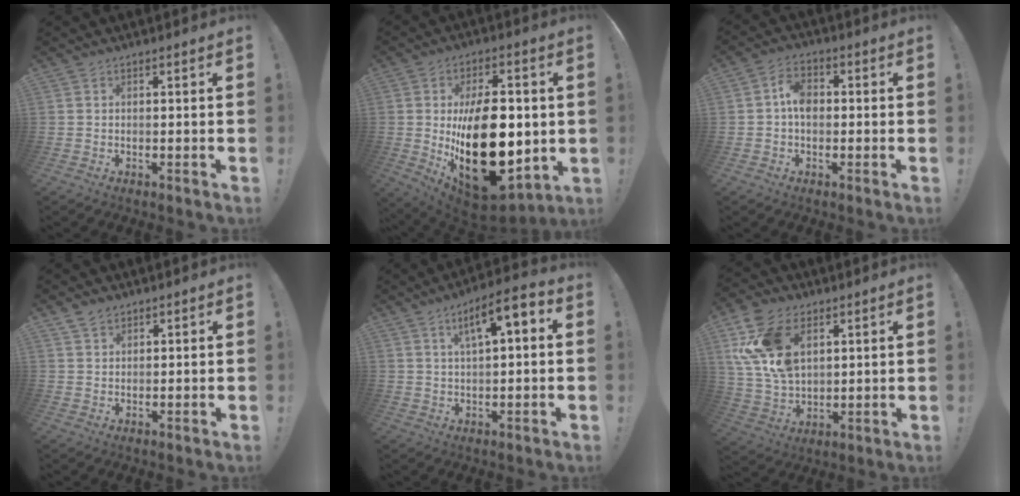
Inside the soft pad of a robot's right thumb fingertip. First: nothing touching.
{"total": 29.1, "force": [-1.9, 16.3, 24.1], "torque": [-0.411, -0.005, -0.011]}
{"total": 6.7, "force": [0.0, 4.8, 4.6], "torque": [-0.077, 0.008, 0.000]}
{"total": 3.0, "force": [2.4, 1.5, 0.8], "torque": [-0.003, -0.014, 0.043]}
{"total": 8.8, "force": [2.9, 2.5, 8.0], "torque": [-0.119, -0.012, 0.045]}
{"total": 18.1, "force": [6.8, 12.1, 11.6], "torque": [-0.238, -0.024, 0.131]}